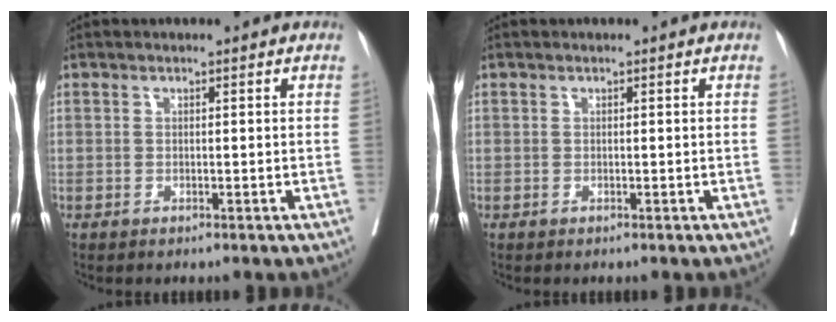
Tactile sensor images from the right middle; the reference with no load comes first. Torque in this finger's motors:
{"motor_torque": [-0.01, -0.01, 0.00, 0.00]}